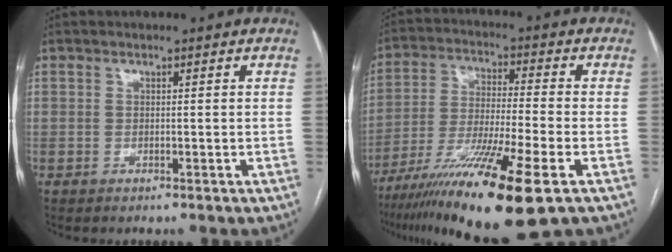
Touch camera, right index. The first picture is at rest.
{"total": 17.9, "force": [-10.5, 0.5, 14.5], "torque": [-0.255, -0.046, -0.183]}